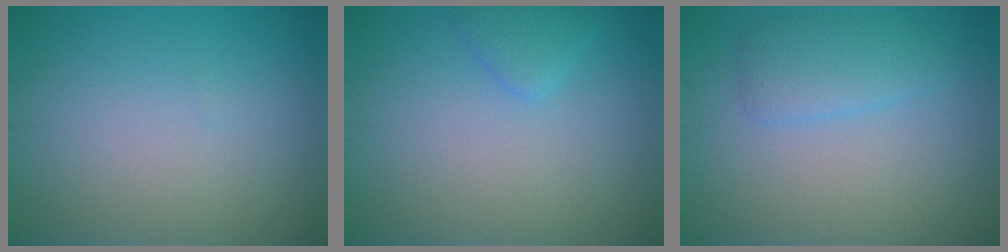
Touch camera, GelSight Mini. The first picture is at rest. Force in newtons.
{"total": 1.5, "press": 1.5, "slide": 0.1}
{"total": 2.5, "press": 2.5, "slide": 0.1}